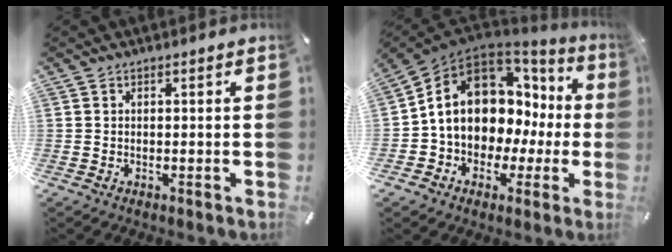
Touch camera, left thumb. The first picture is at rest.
{"total": 13.1, "force": [3.1, 10.1, 7.6], "torque": [-0.139, -0.032, 0.053]}